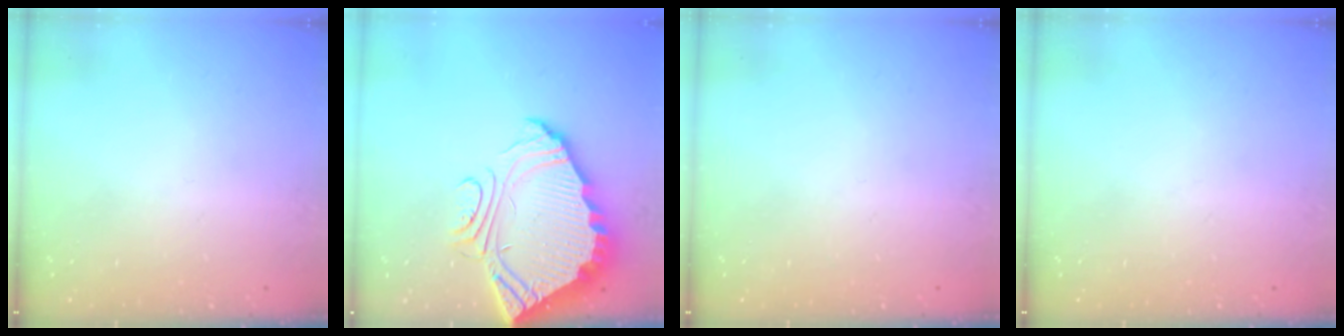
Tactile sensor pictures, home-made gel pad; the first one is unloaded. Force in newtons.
{"total": 9.5, "press": 9.5, "slide": 0.8}
{"total": 0.0}
{"total": 0.0}